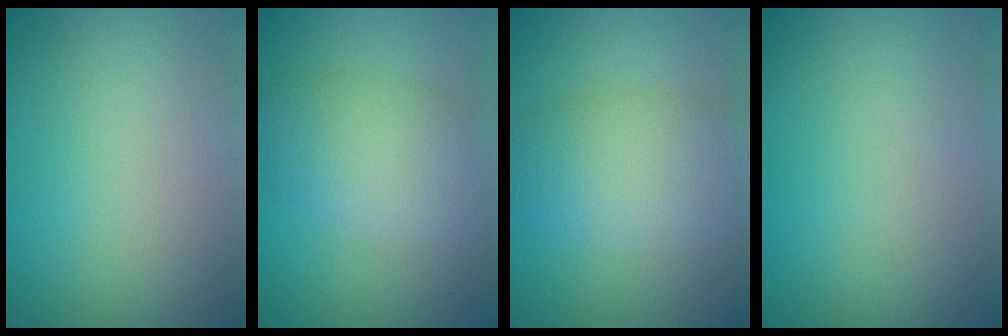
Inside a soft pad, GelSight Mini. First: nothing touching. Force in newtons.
{"total": 6.1, "press": 6.1, "slide": 0.3}
{"total": 6.2, "press": 6.2, "slide": 0.4}
{"total": 0.0}